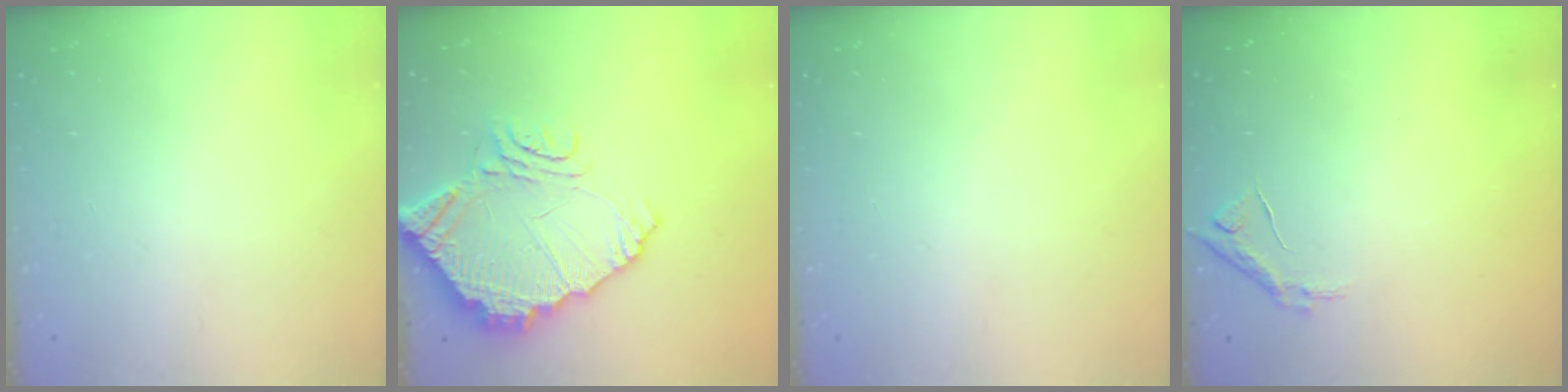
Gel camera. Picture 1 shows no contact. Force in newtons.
{"total": 14.9, "press": 14.8, "slide": 1.4}
{"total": 0.0}
{"total": 7.4, "press": 7.4, "slide": 0.5}